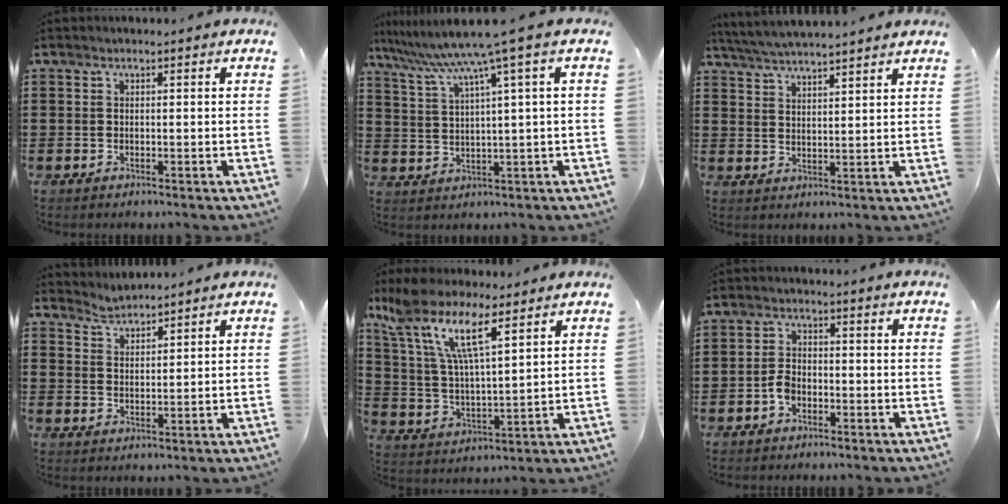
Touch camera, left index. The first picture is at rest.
{"total": 7.5, "force": [4.6, -0.9, 5.8], "torque": [-0.130, -0.032, 0.072]}
{"total": 4.4, "force": [4.3, -0.6, 0.9], "torque": [-0.034, -0.020, 0.076]}
{"total": 2.9, "force": [2.8, -0.1, -0.6], "torque": [0.002, -0.011, 0.054]}
{"total": 11.3, "force": [7.3, 3.0, 8.0], "torque": [-0.190, -0.030, 0.127]}
{"total": 2.9, "force": [-1.2, 1.7, 1.9], "torque": [-0.046, 0.001, -0.025]}